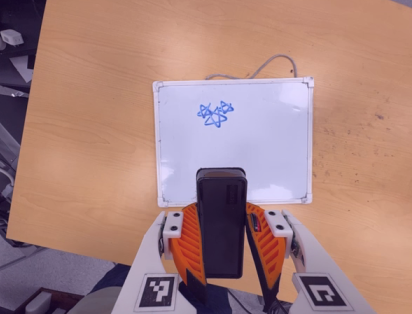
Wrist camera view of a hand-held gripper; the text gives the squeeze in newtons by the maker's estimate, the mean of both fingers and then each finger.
{"total": 9.2, "left": 7.4, "right": 11.0}